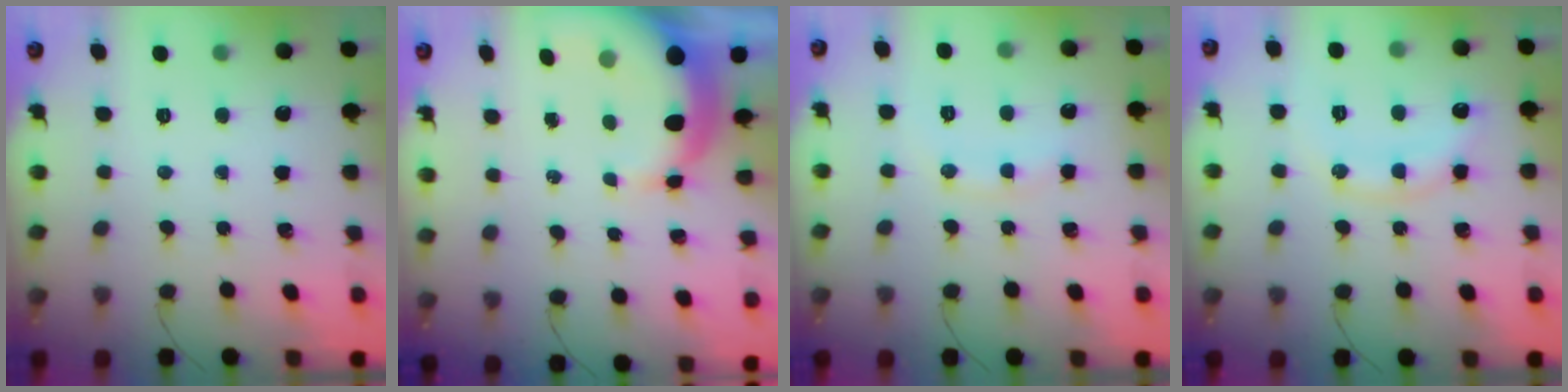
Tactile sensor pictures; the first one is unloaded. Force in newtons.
{"total": 8.5, "press": 8.4, "slide": 1.5}
{"total": 8.1, "press": 8.0, "slide": 1.1}
{"total": 12.8, "press": 12.8, "slide": 0.6}